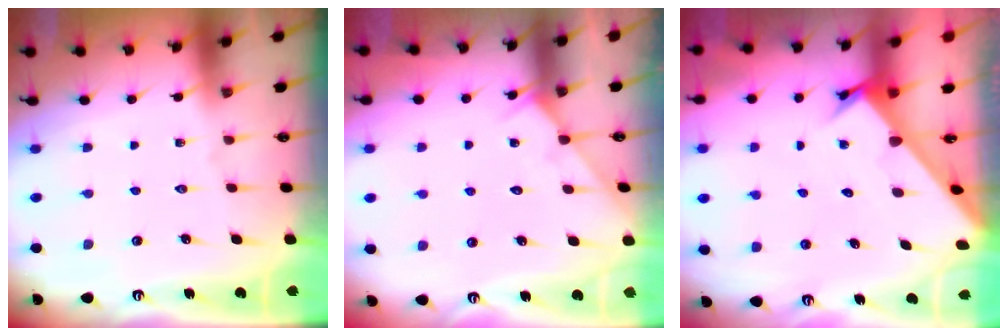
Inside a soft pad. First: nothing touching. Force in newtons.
{"total": 5.6, "press": 5.6, "slide": 0.6}
{"total": 2.1, "press": 2.1, "slide": 0.2}